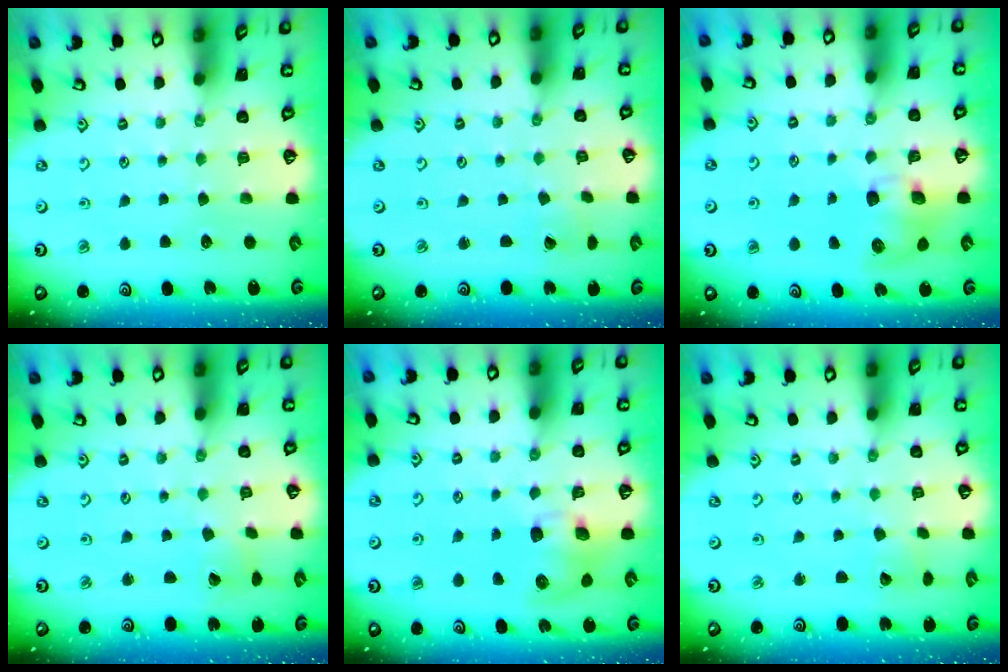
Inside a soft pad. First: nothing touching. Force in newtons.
{"total": 0.0}
{"total": 9.0, "press": 9.0, "slide": 1.0}
{"total": 3.5, "press": 3.5, "slide": 0.4}
{"total": 9.0, "press": 9.0, "slide": 1.0}
{"total": 2.5, "press": 2.4, "slide": 0.3}